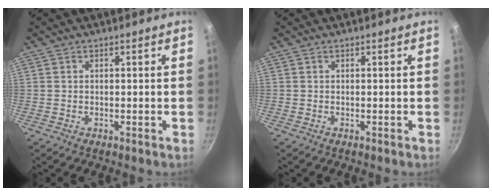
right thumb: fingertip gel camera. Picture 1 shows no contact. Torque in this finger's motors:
{"motor_torque": [0.00, 0.00, 0.00, 0.00, 0.00]}